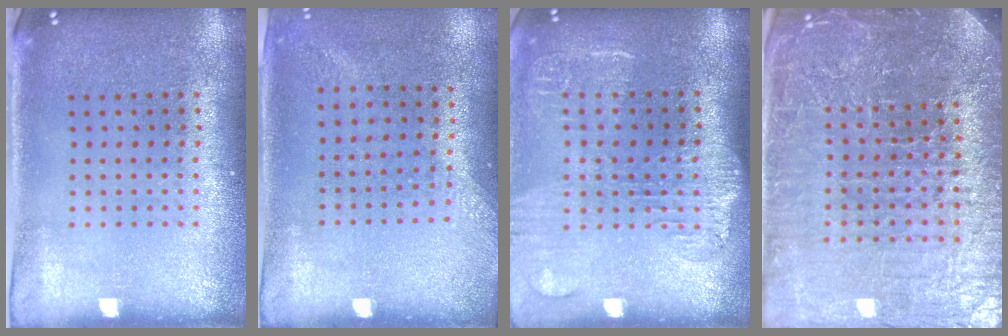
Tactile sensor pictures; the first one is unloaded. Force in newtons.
{"total": 1.4, "press": 1.1, "slide": 0.9}
{"total": 1.8, "press": 1.5, "slide": 0.9}
{"total": 6.2, "press": 5.5, "slide": 2.8}